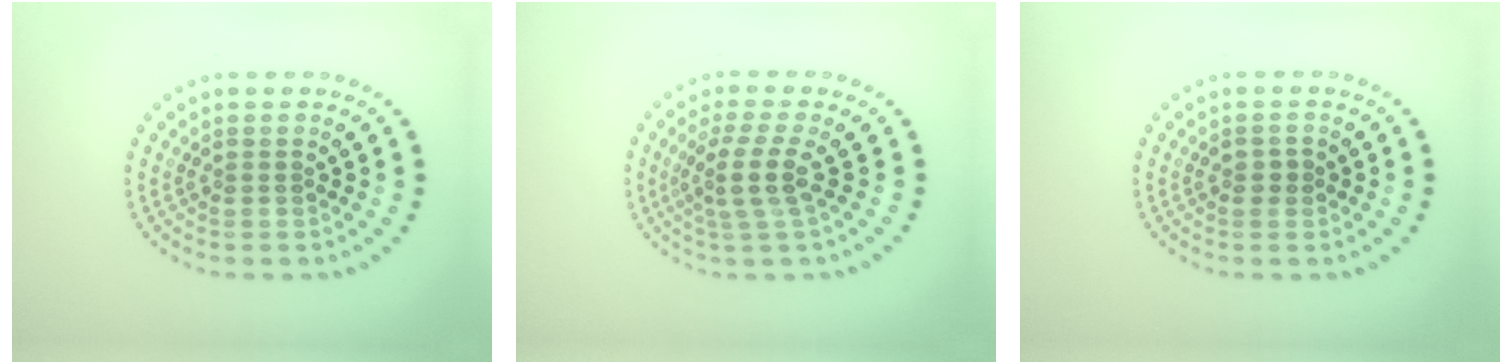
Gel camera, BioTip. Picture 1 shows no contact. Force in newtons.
{"total": 3.1, "press": 2.3, "slide": 2.1}
{"total": 1.2, "press": 1.2, "slide": 0.1}